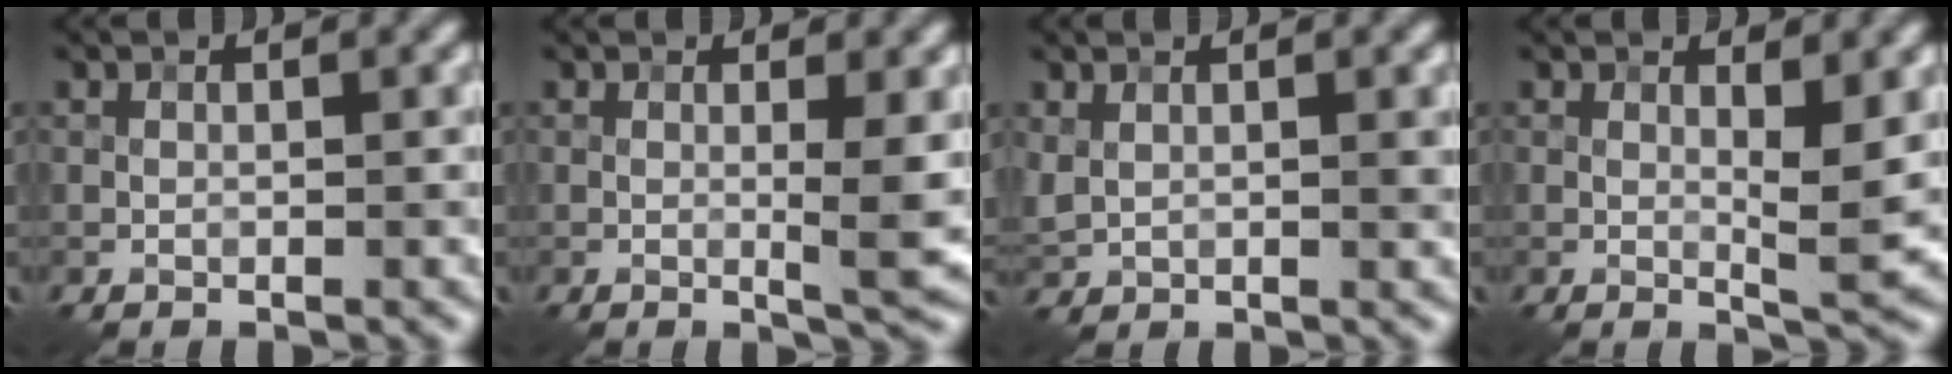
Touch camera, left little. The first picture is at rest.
{"total": 3.3, "force": [0.2, 0.5, 3.2], "torque": [-0.046, -0.007, 0.006]}
{"total": 2.0, "force": [1.0, 0.9, 1.5], "torque": [-0.035, -0.003, 0.029]}
{"total": 3.3, "force": [0.8, 0.6, 3.1], "torque": [-0.047, -0.010, 0.016]}